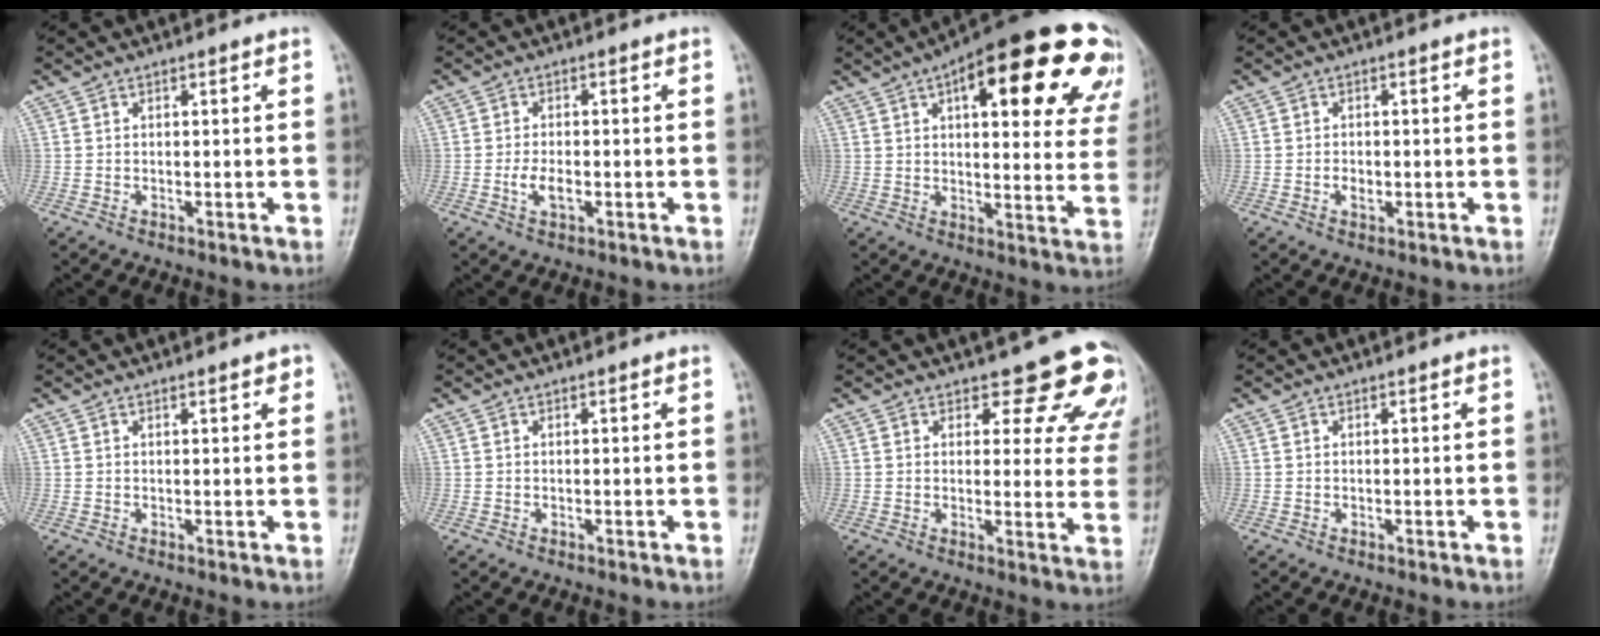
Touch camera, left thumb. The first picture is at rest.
{"total": 3.4, "force": [-1.1, 1.8, 2.6], "torque": [-0.051, 0.004, -0.021]}
{"total": 27.0, "force": [13.2, 10.0, 21.3], "torque": [-0.245, -0.002, 0.164]}
{"total": 1.8, "force": [-0.6, 1.3, 1.1], "torque": [-0.014, 0.002, -0.011]}
{"total": 1.7, "force": [0.9, 0.6, 1.3], "torque": [-0.013, -0.001, 0.010]}
{"total": 0.0}
{"total": 12.0, "force": [10.1, 4.9, 4.0], "torque": [0.013, -0.064, 0.090]}
{"total": 0.0}